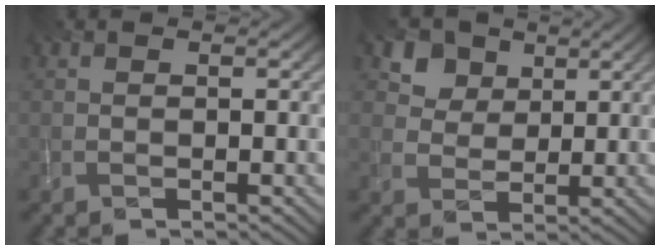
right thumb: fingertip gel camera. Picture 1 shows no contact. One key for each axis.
{"total": 5.4, "fx": 3.1, "fy": 4.0, "fz": 1.9, "tx": -0.057, "ty": -0.015, "tz": 0.067}